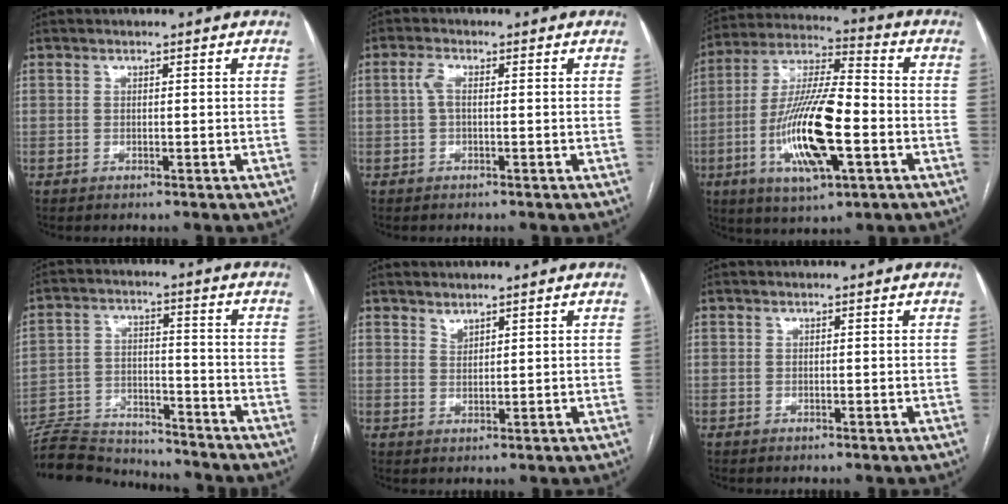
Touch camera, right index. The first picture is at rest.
{"total": 2.3, "force": [0.0, 1.0, 2.1], "torque": [-0.045, 0.009, -0.001]}
{"total": 17.6, "force": [-4.9, 3.9, 16.5], "torque": [-0.332, -0.006, -0.085]}
{"total": 15.1, "force": [-14.4, 2.6, 3.5], "torque": [-0.061, 0.016, -0.230]}
{"total": 1.4, "force": [1.3, 0.5, 0.3], "torque": [-0.001, -0.002, 0.025]}
{"total": 0.0}